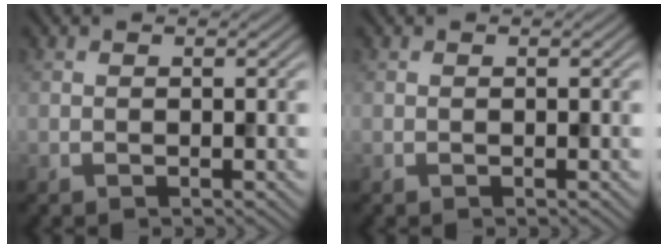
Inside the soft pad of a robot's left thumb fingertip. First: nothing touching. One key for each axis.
{"total": 0.0}